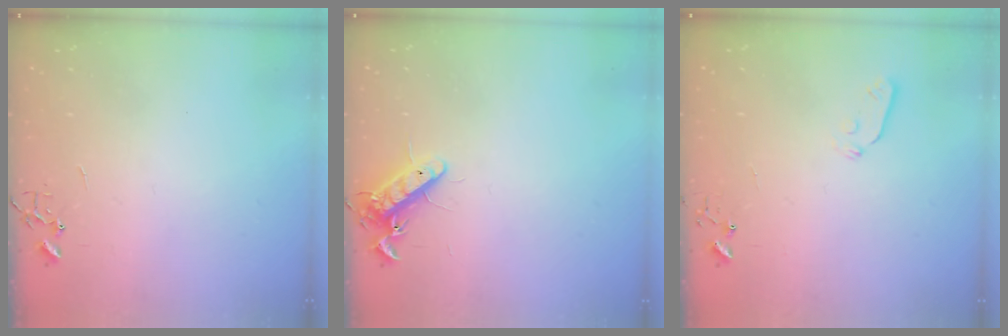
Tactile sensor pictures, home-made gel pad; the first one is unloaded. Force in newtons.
{"total": 10.7, "press": 10.5, "slide": 1.9}
{"total": 4.0, "press": 3.8, "slide": 0.9}